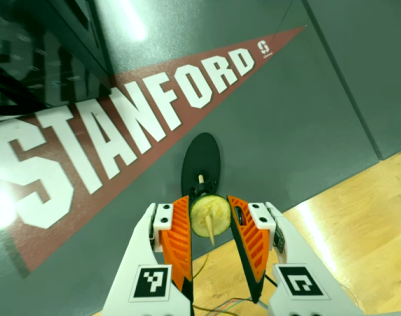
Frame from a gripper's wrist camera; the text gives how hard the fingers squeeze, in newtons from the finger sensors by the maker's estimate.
{"total": 4.5, "left": 4.0, "right": 4.9}